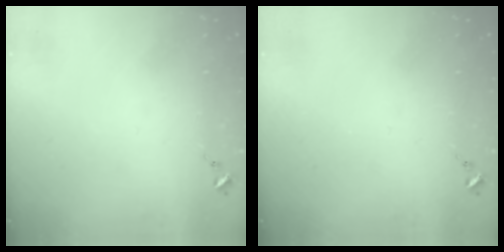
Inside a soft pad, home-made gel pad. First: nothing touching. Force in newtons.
{"total": 0.0}